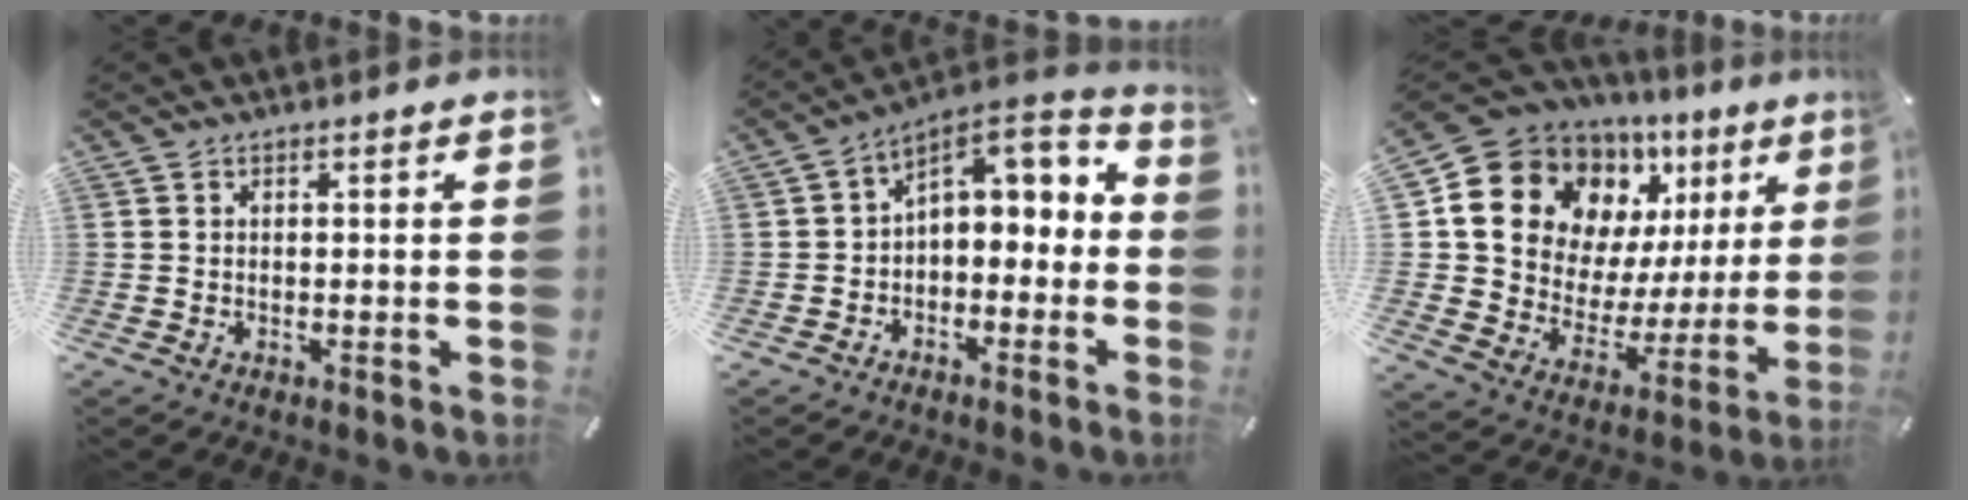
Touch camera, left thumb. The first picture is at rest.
{"total": 5.1, "force": [1.4, 4.3, 2.5], "torque": [-0.030, -0.025, 0.018]}
{"total": 15.3, "force": [8.8, 11.4, 5.1], "torque": [-0.086, -0.076, 0.166]}